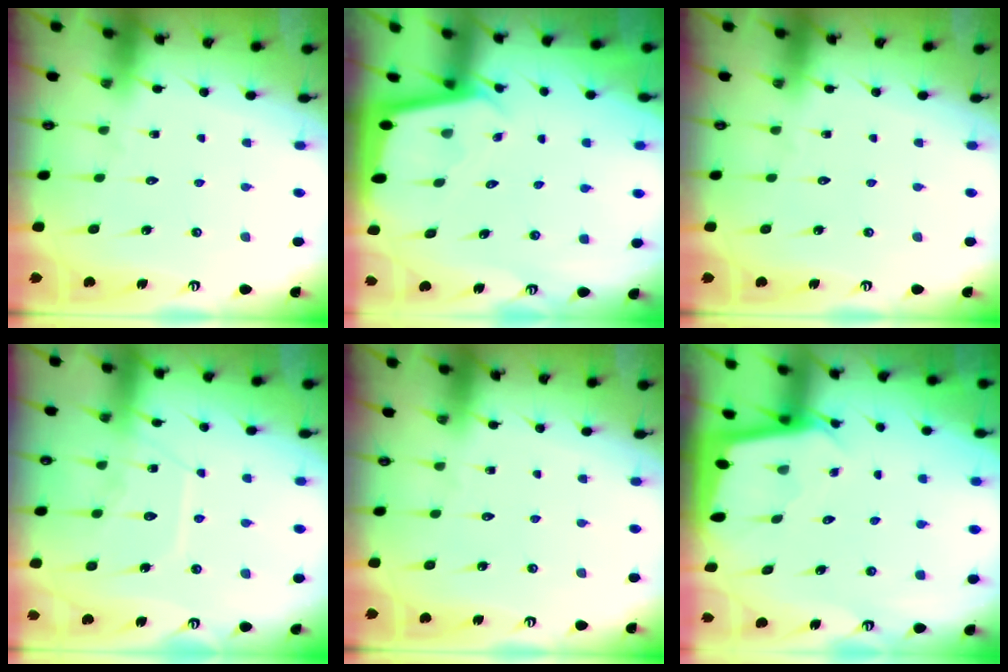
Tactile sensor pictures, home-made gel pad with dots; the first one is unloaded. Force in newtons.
{"total": 1.8, "press": 1.8, "slide": 0.1}
{"total": 0.0}
{"total": 9.5, "press": 9.4, "slide": 0.9}
{"total": 0.0}
{"total": 2.1, "press": 2.1, "slide": 0.1}